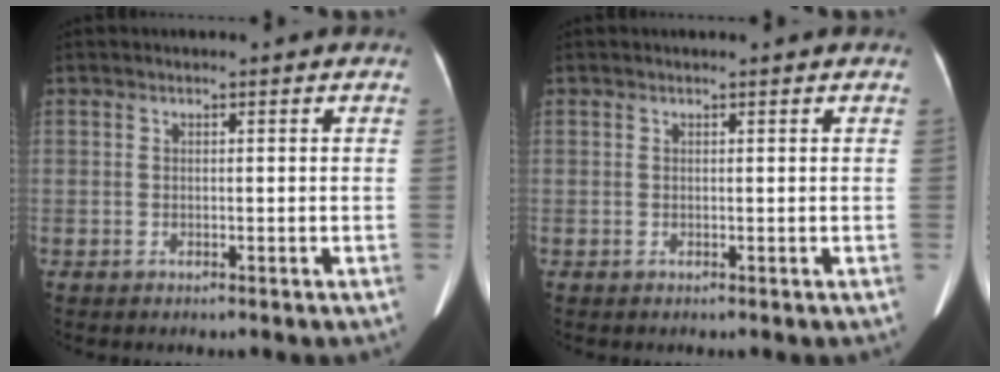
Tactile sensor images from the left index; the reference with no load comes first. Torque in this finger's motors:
{"motor_torque": [-0.16, -0.33, 0.06, 0.02]}